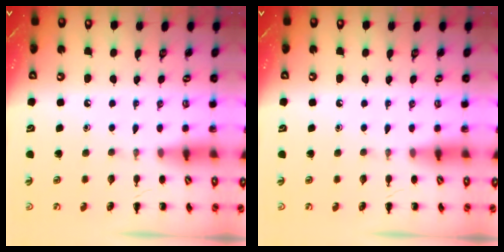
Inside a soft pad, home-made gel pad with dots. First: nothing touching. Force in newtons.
{"total": 0.0}